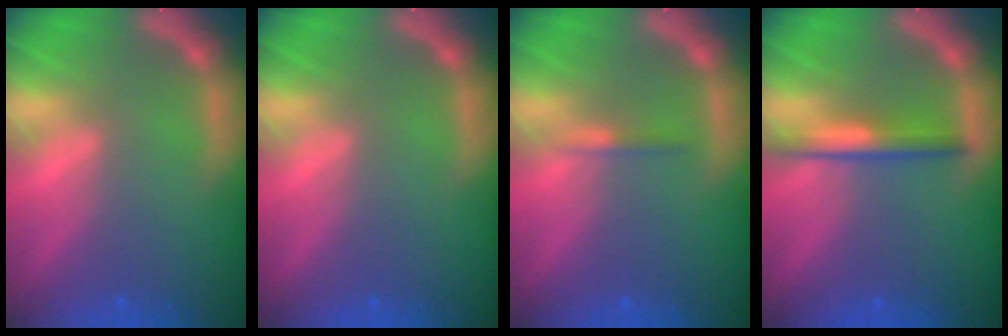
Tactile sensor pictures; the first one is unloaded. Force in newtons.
{"total": 0.0}
{"total": 0.9}
{"total": 3.0}